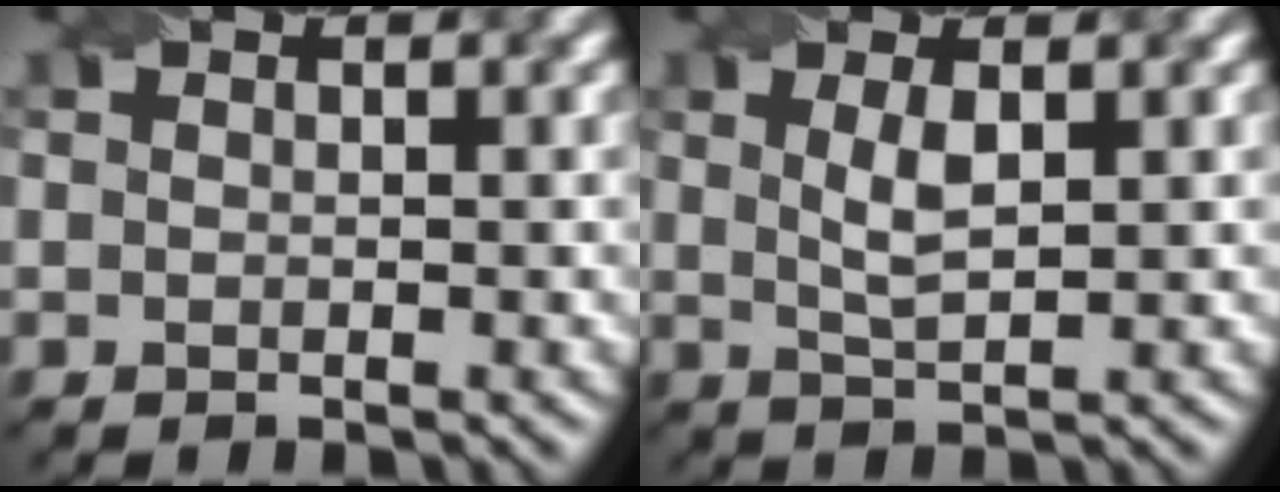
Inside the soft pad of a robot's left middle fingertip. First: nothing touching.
{"total": 2.5, "force": [0.8, 0.8, 2.3], "torque": [-0.048, -0.001, 0.018]}